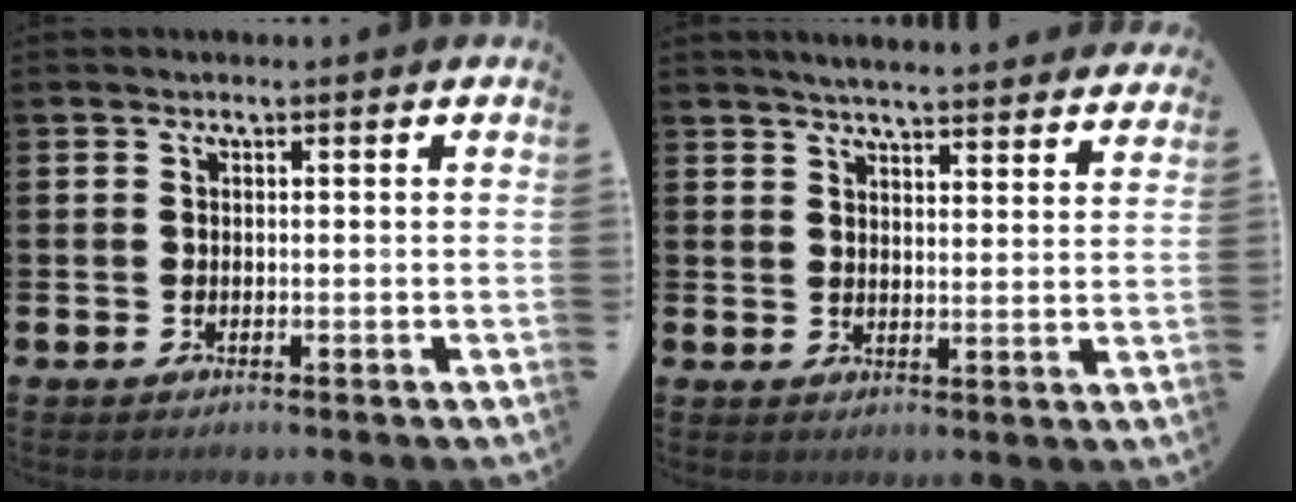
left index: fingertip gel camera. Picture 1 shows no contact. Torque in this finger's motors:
{"motor_torque": [-0.02, -0.34, 0.43, 0.12]}